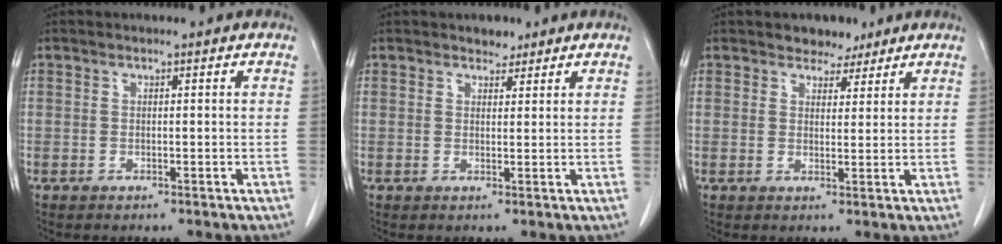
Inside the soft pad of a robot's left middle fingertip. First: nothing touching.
{"total": 1.8, "force": [1.5, 1.0, 0.4], "torque": [-0.005, -0.003, 0.022]}
{"total": 3.7, "force": [3.0, 2.0, 0.8], "torque": [-0.010, 0.002, 0.047]}